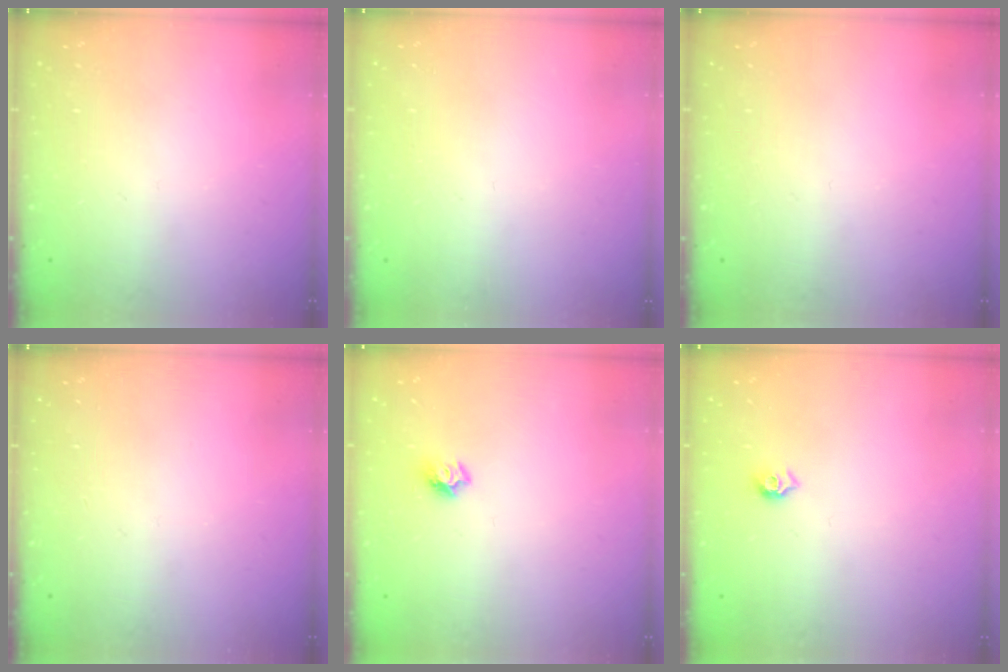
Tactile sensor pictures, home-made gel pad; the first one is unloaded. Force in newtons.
{"total": 0.9, "press": 0.9, "slide": 0.1}
{"total": 0.0}
{"total": 0.0}
{"total": 7.0, "press": 7.0, "slide": 0.7}
{"total": 5.8, "press": 5.8, "slide": 0.8}